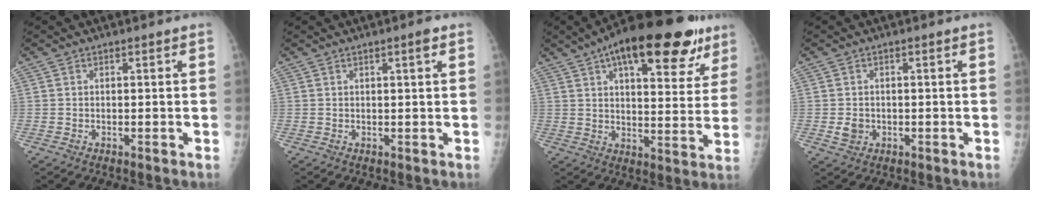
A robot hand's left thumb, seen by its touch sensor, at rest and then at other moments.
{"total": 1.7, "force": [0.9, 0.0, 1.5], "torque": [-0.024, -0.002, 0.013]}
{"total": 24.7, "force": [14.0, 9.7, 17.9], "torque": [-0.232, -0.009, 0.200]}
{"total": 2.3, "force": [-0.3, 2.0, 1.2], "torque": [-0.013, 0.001, -0.001]}